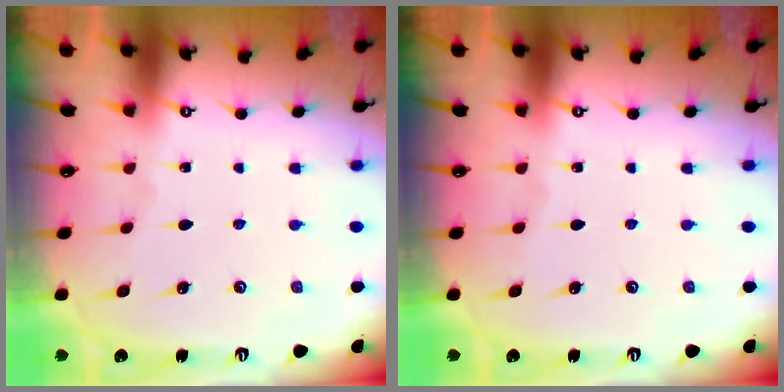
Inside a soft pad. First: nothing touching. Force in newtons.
{"total": 0.0}